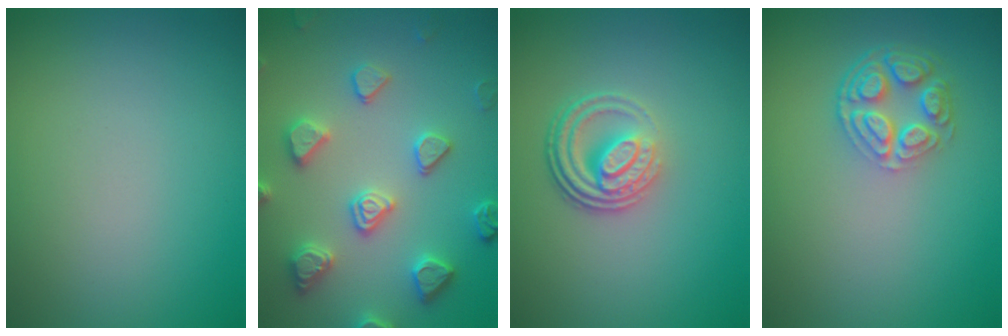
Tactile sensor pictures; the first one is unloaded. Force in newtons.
{"total": 4.7, "press": 4.5, "slide": 1.4}
{"total": 3.9, "press": 2.7, "slide": 2.8}
{"total": 4.5, "press": 3.4, "slide": 2.9}